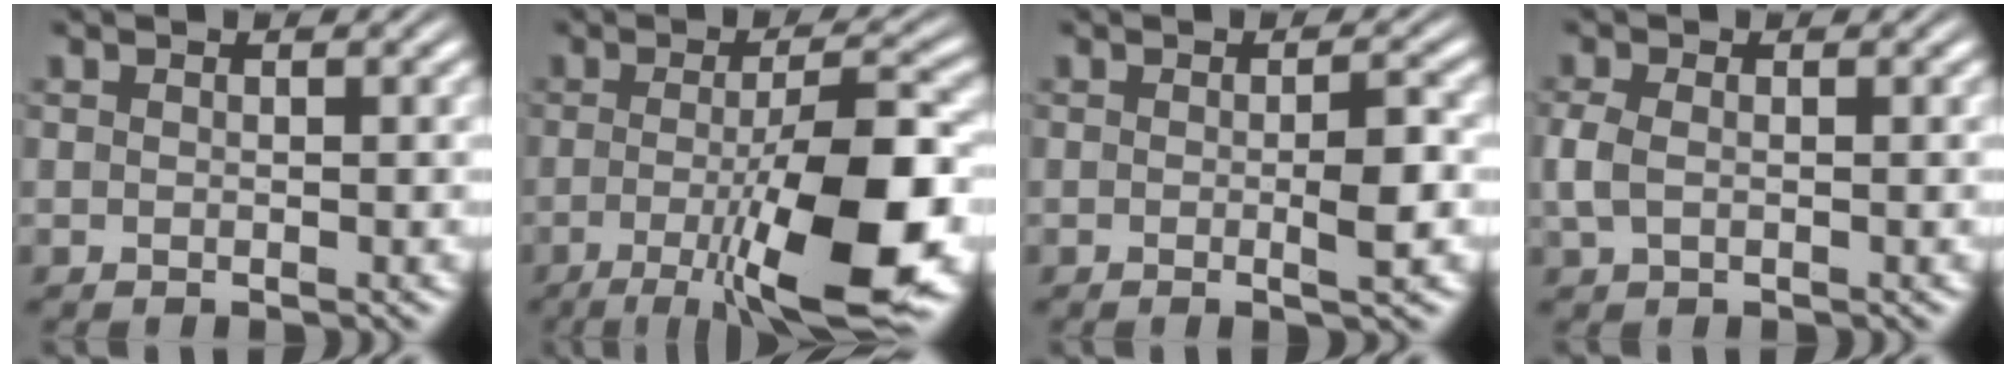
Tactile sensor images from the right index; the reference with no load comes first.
{"total": 11.0, "force": [-3.9, 2.6, 10.0], "torque": [-0.145, -0.016, -0.049]}
{"total": 2.1, "force": [-0.5, 0.2, 2.0], "torque": [-0.029, 0.002, -0.014]}
{"total": 1.8, "force": [-0.1, 1.2, 1.4], "torque": [-0.045, -0.009, 0.006]}